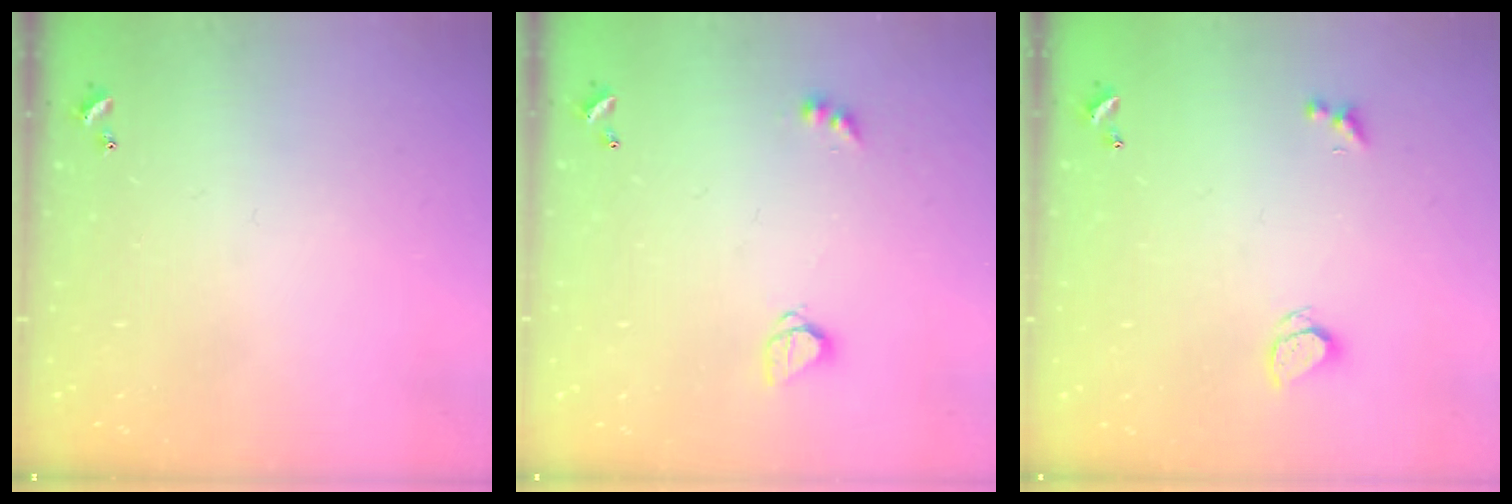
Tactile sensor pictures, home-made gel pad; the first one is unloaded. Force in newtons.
{"total": 3.3, "press": 3.3, "slide": 0.2}
{"total": 2.0, "press": 2.0, "slide": 0.5}